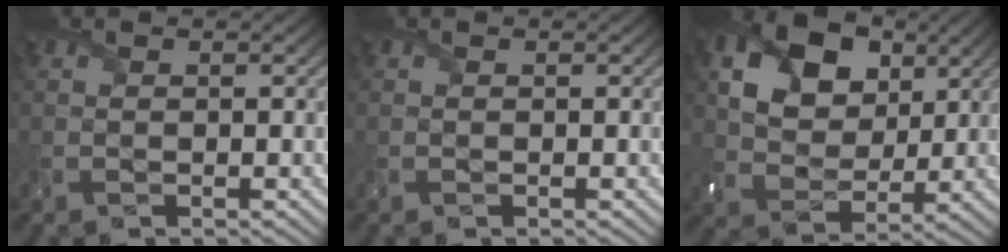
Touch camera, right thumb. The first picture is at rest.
{"total": 0.0}
{"total": 12.0, "force": [5.5, 8.3, 6.8], "torque": [-0.166, 0.014, 0.097]}